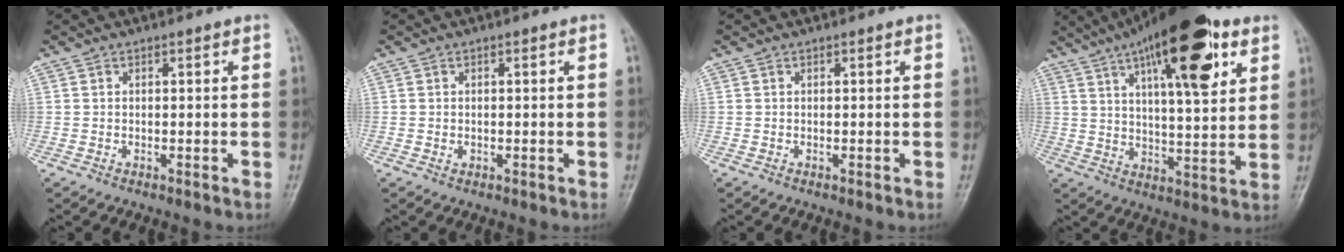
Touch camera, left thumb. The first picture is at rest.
{"total": 0.8, "force": [0.1, 0.6, 0.5], "torque": [-0.005, 0.000, 0.003]}
{"total": 0.0}
{"total": 21.4, "force": [10.5, 6.9, 17.3], "torque": [-0.245, -0.022, 0.161]}